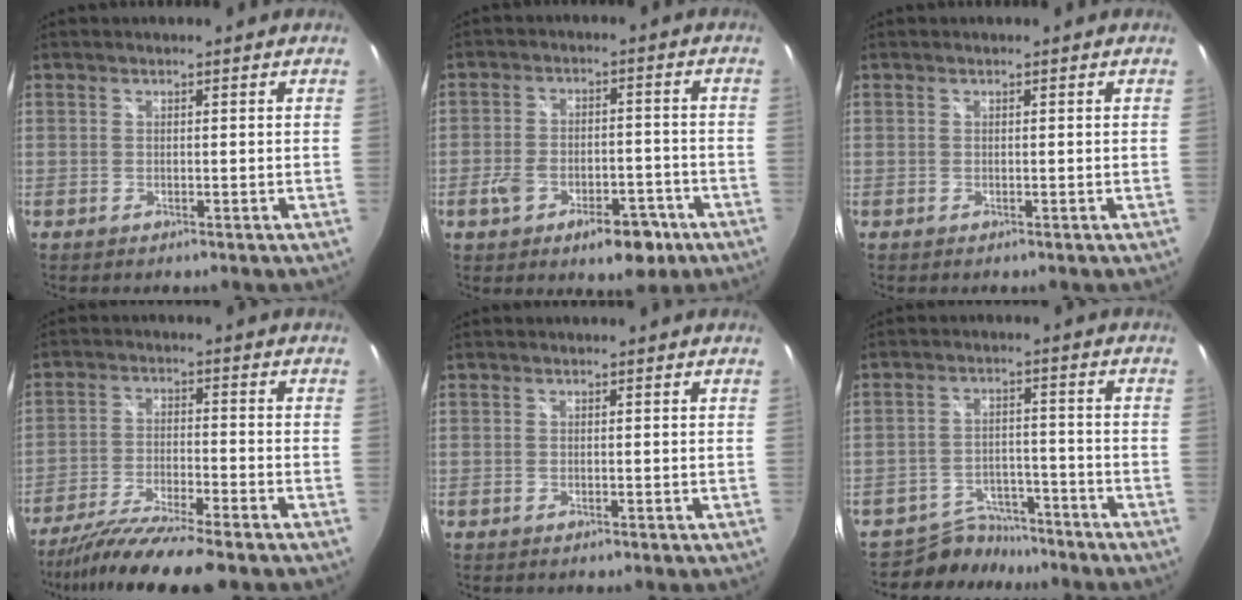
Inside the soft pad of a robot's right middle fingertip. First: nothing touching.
{"total": 11.0, "force": [-5.9, 5.6, 7.4], "torque": [-0.142, -0.002, -0.086]}
{"total": 0.0}
{"total": 11.7, "force": [-10.1, -0.6, 5.8], "torque": [-0.125, -0.029, -0.179]}
{"total": 0.0}
{"total": 7.2, "force": [-6.5, 3.0, 0.0], "torque": [-0.017, 0.013, -0.104]}